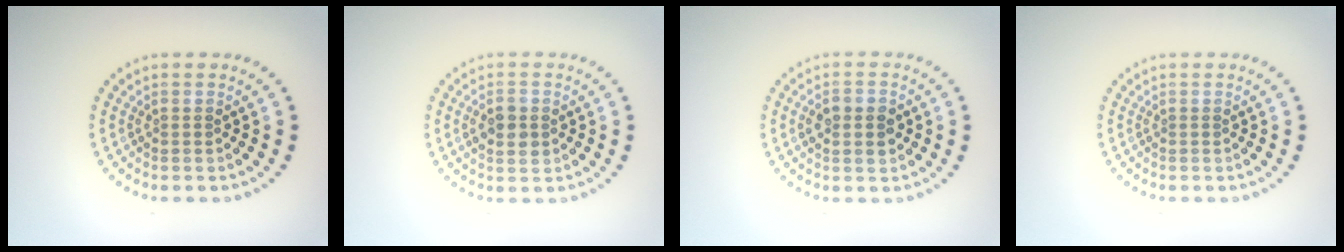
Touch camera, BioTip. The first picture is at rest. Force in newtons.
{"total": 2.3, "press": 2.3, "slide": 0.1}
{"total": 2.9, "press": 2.9, "slide": 0.1}
{"total": 0.0}